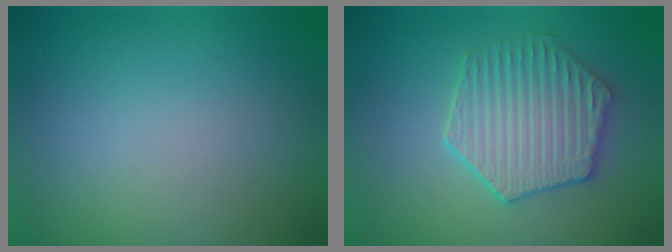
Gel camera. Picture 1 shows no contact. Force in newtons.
{"total": 5.2, "press": 4.4, "slide": 2.7}